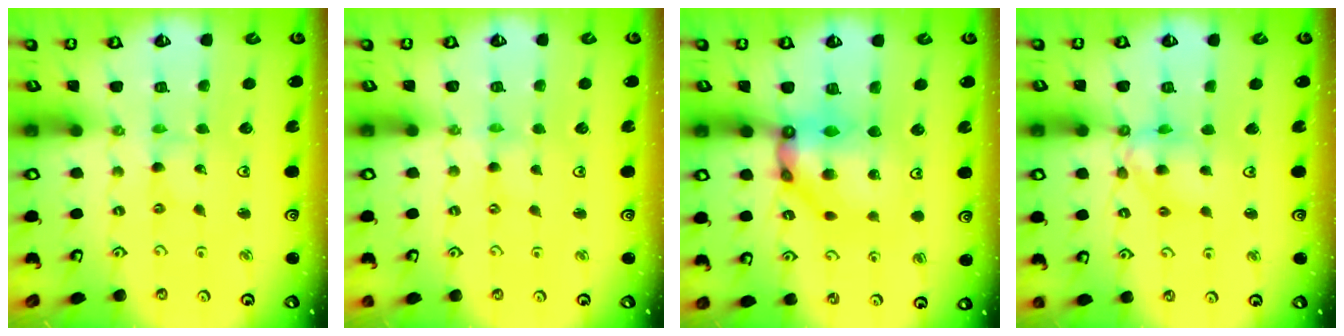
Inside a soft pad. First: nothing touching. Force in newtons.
{"total": 0.0}
{"total": 12.9, "press": 12.8, "slide": 1.3}
{"total": 11.2, "press": 11.1, "slide": 0.9}